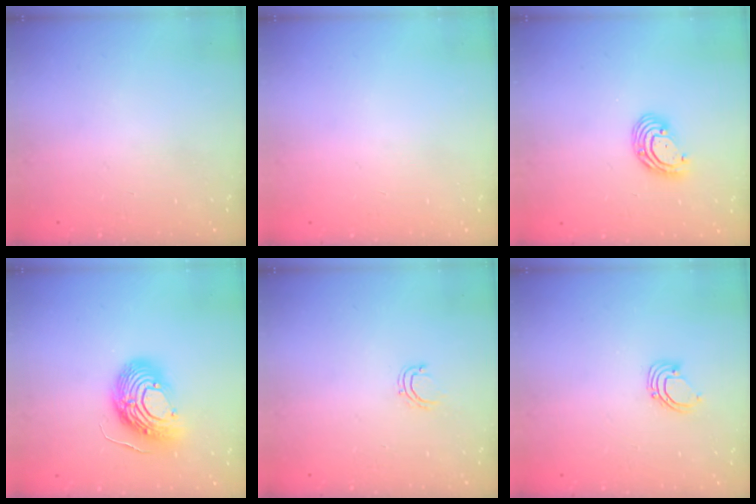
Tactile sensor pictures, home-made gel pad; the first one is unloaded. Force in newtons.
{"total": 0.0}
{"total": 7.2, "press": 7.1, "slide": 1.6}
{"total": 13.9, "press": 13.8, "slide": 1.5}
{"total": 4.7, "press": 4.7, "slide": 0.3}
{"total": 2.9, "press": 2.9, "slide": 0.3}